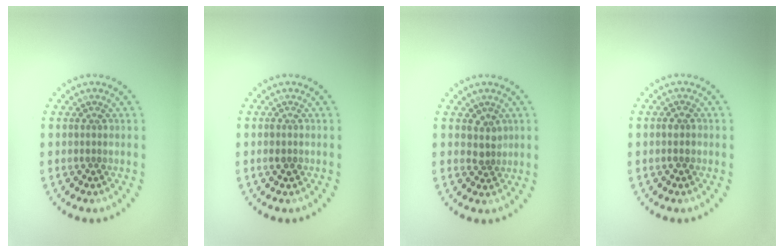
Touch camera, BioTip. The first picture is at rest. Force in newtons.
{"total": 0.9, "press": 0.9, "slide": 0.2}
{"total": 1.6, "press": 1.3, "slide": 1.0}
{"total": 1.1, "press": 1.0, "slide": 0.3}